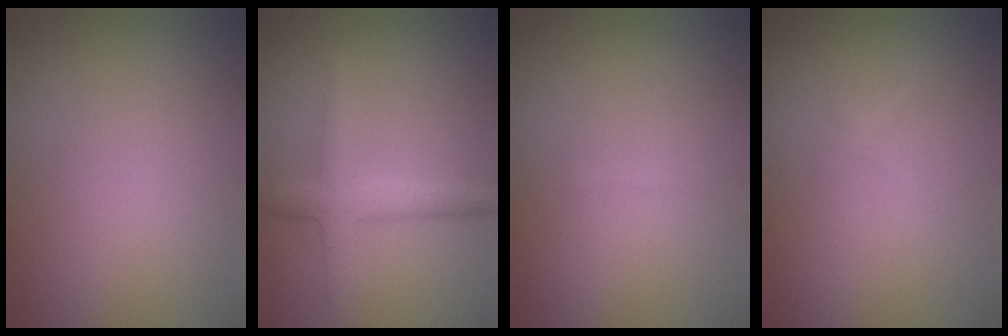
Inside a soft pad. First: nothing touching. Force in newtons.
{"total": 2.7, "press": 2.7, "slide": 0.1}
{"total": 0.0}
{"total": 0.6, "press": 0.6, "slide": 0.1}